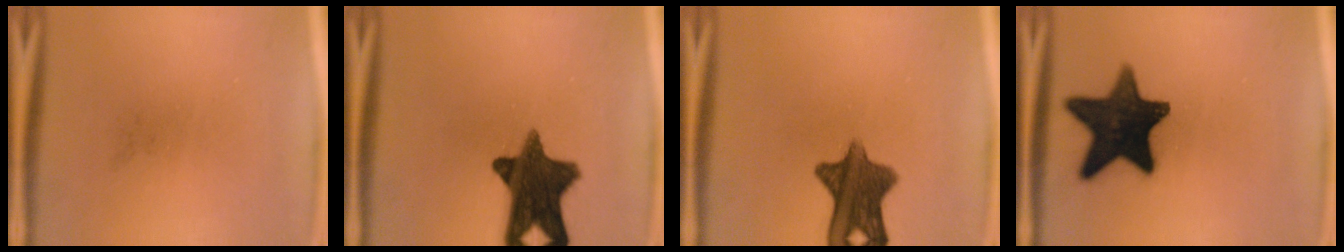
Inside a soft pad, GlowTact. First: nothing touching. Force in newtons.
{"total": 14.0}
{"total": 10.5}
{"total": 15.9}